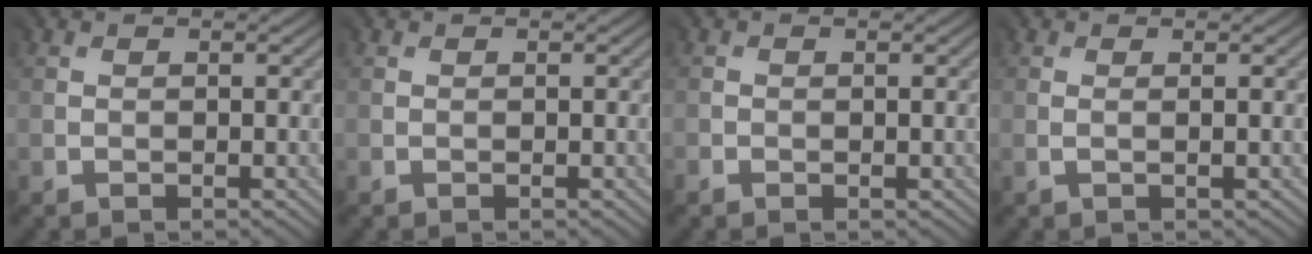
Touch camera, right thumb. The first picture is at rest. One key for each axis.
{"total": 0.0}
{"total": 0.7, "fx": -0.3, "fy": 0.1, "fz": -0.7, "tx": 0.011, "ty": -0.002, "tz": -0.007}
{"total": 1.3, "fx": 0.2, "fy": -1.1, "fz": -0.6, "tx": -0.003, "ty": 0.001, "tz": 0.004}